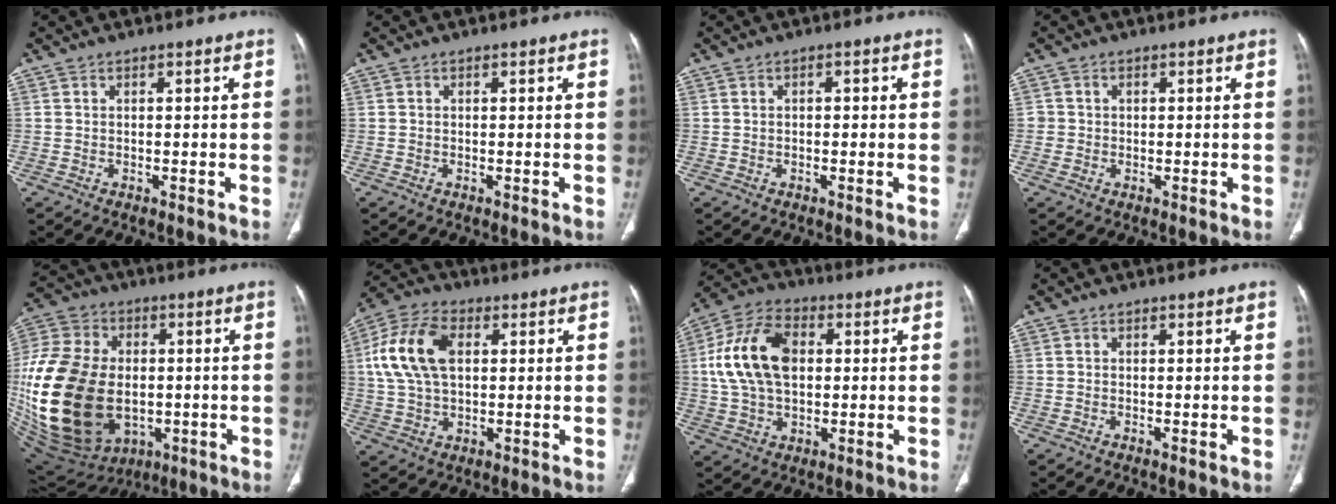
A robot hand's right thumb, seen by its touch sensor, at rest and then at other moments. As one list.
[{"total": 0.0}, {"total": 1.1, "force": [0.1, 0.7, 0.8], "torque": [-0.009, 0.005, -0.002]}, {"total": 1.5, "force": [0.0, 1.5, 0.1], "torque": [0.007, 0.005, 0.000]}, {"total": 31.1, "force": [-3.0, 21.0, 22.8], "torque": [-0.481, -0.012, -0.024]}, {"total": 13.8, "force": [2.8, 8.5, 10.5], "torque": [-0.209, 0.017, 0.049]}, {"total": 15.4, "force": [2.1, 9.9, 11.7], "torque": [-0.213, 0.017, 0.036]}, {"total": 0.0}]